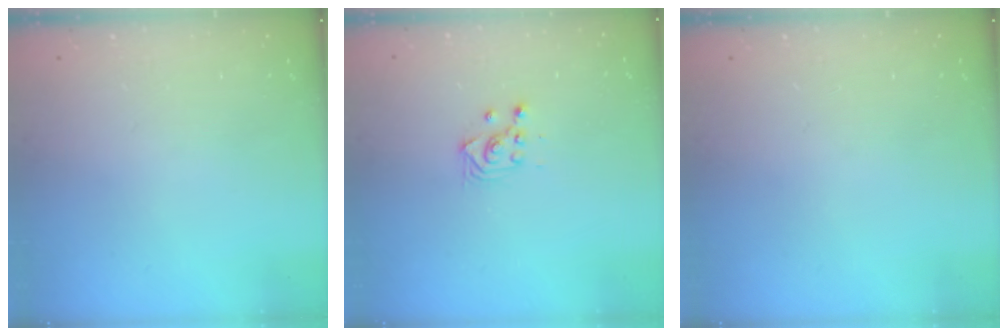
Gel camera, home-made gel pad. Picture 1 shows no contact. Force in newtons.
{"total": 3.4, "press": 3.1, "slide": 1.2}
{"total": 0.0}